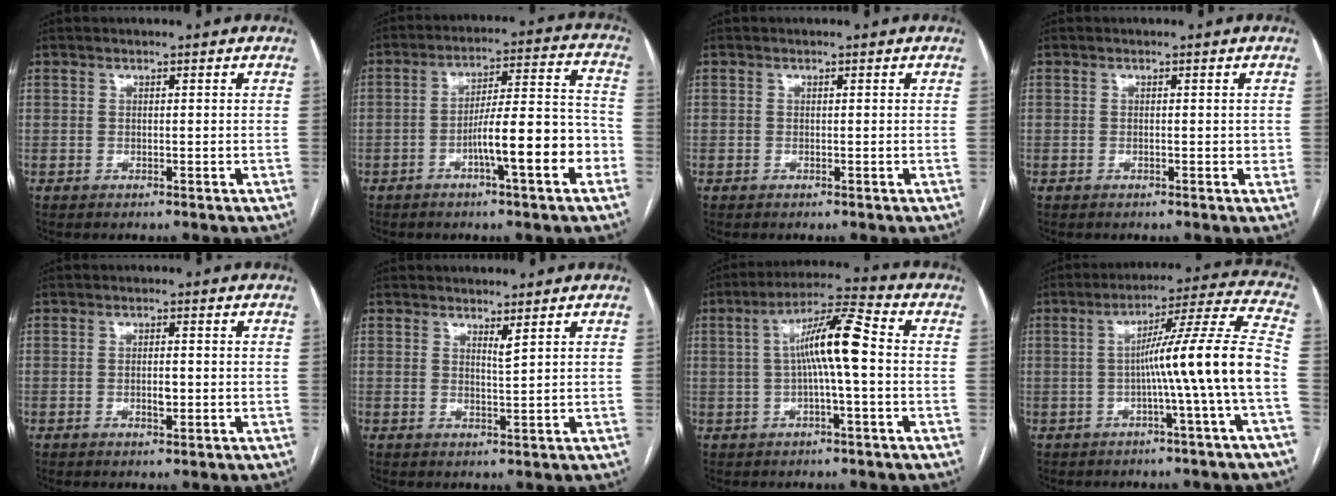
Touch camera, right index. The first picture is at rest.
{"total": 12.0, "force": [-4.6, 1.2, 11.0], "torque": [-0.169, 0.020, -0.069]}
{"total": 0.0}
{"total": 1.3, "force": [0.0, 0.8, 1.1], "torque": [-0.013, 0.000, -0.001]}
{"total": 2.0, "force": [-0.4, 0.7, 1.9], "torque": [-0.034, 0.000, -0.004]}
{"total": 1.5, "force": [1.1, -0.3, 0.9], "torque": [-0.018, -0.014, 0.020]}
{"total": 9.5, "force": [0.2, 0.6, 9.5], "torque": [-0.171, 0.025, -0.001]}
{"total": 13.1, "force": [-2.7, -2.3, 12.6], "torque": [-0.181, 0.017, -0.047]}